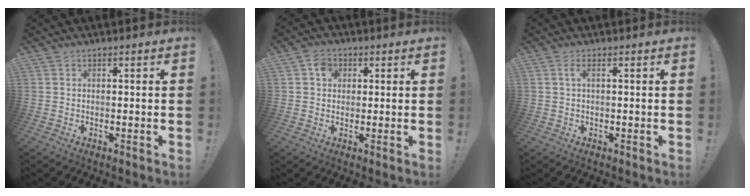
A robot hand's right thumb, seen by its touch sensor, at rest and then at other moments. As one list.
[{"total": 4.2, "force": [0.9, 3.6, 1.8], "torque": [-0.025, 0.006, 0.016]}, {"total": 1.9, "force": [0.6, 0.2, 1.8], "torque": [-0.031, -0.001, 0.008]}]